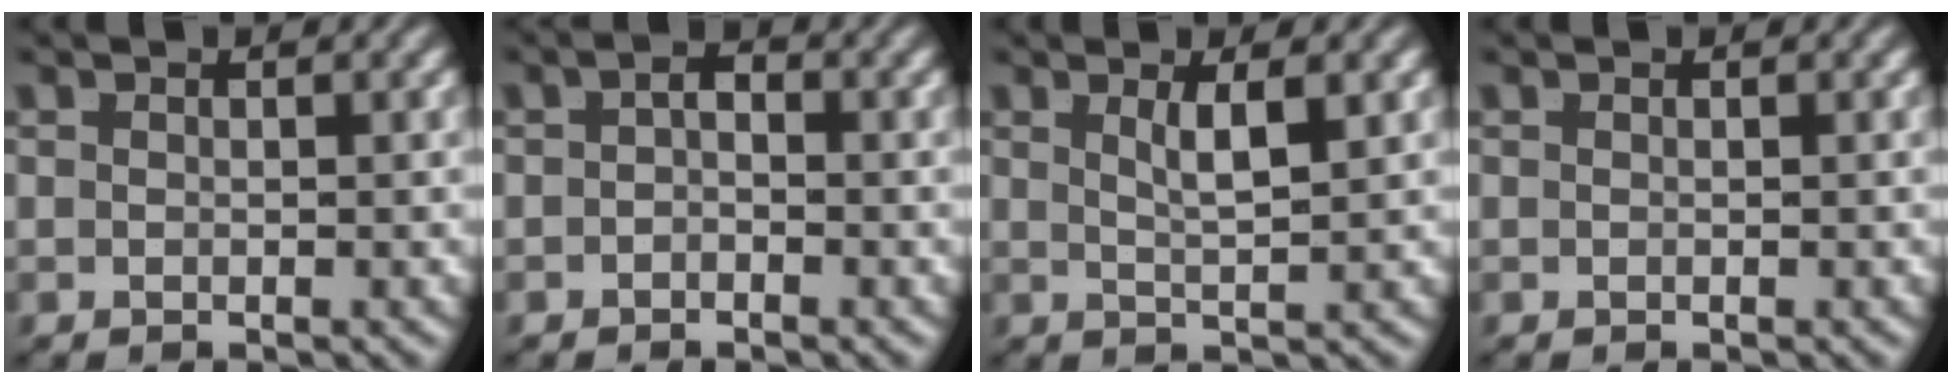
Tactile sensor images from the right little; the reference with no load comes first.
{"total": 1.0, "force": [-0.4, 0.4, 0.8], "torque": [-0.001, -0.003, -0.008]}
{"total": 2.2, "force": [0.8, -0.6, 1.9], "torque": [-0.024, -0.005, 0.022]}
{"total": 0.0}